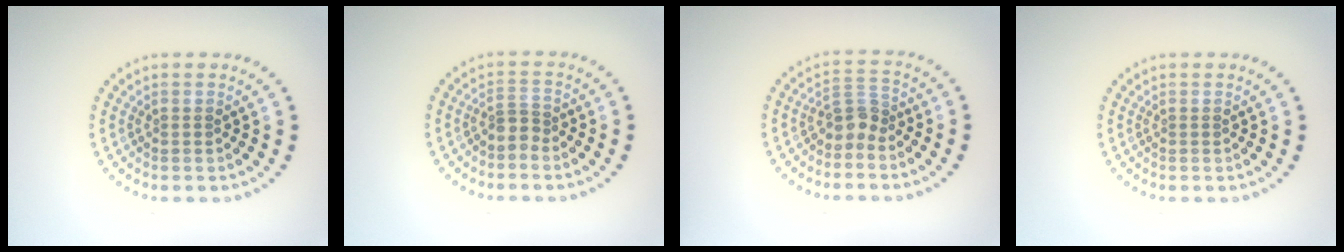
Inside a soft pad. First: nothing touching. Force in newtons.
{"total": 1.3, "press": 0.9, "slide": 0.9}
{"total": 2.2, "press": 1.7, "slide": 1.5}
{"total": 0.0}